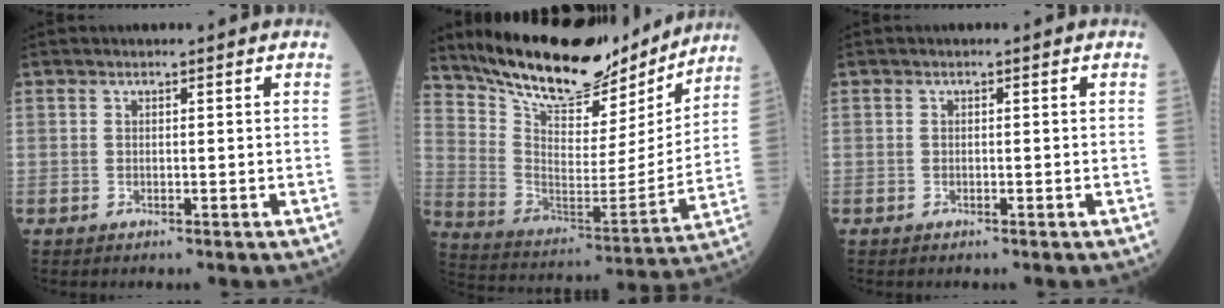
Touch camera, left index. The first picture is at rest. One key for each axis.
{"total": 21.7, "fx": 19.1, "fy": 6.3, "fz": 8.2, "tx": -0.143, "ty": -0.022, "tz": 0.297}
{"total": 0.0}